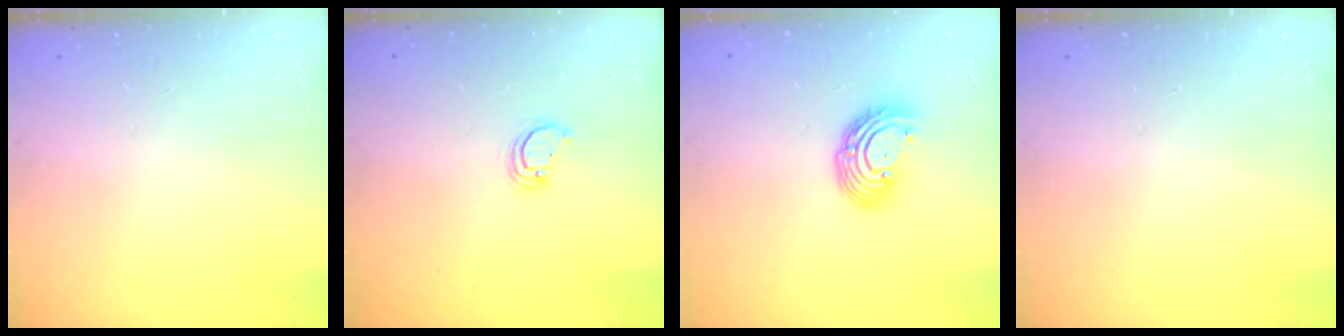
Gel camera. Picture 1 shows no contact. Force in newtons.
{"total": 2.9, "press": 2.9, "slide": 0.1}
{"total": 9.8, "press": 9.7, "slide": 0.9}
{"total": 0.0}